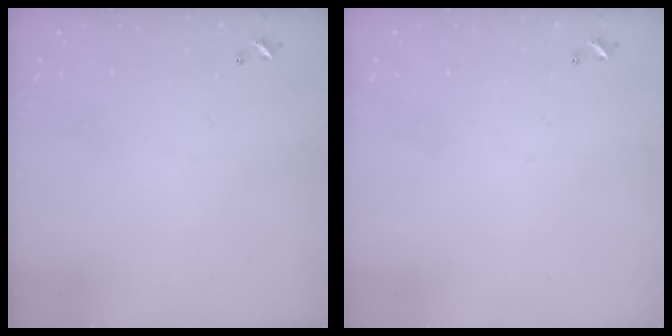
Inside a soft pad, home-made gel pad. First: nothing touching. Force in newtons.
{"total": 0.0}